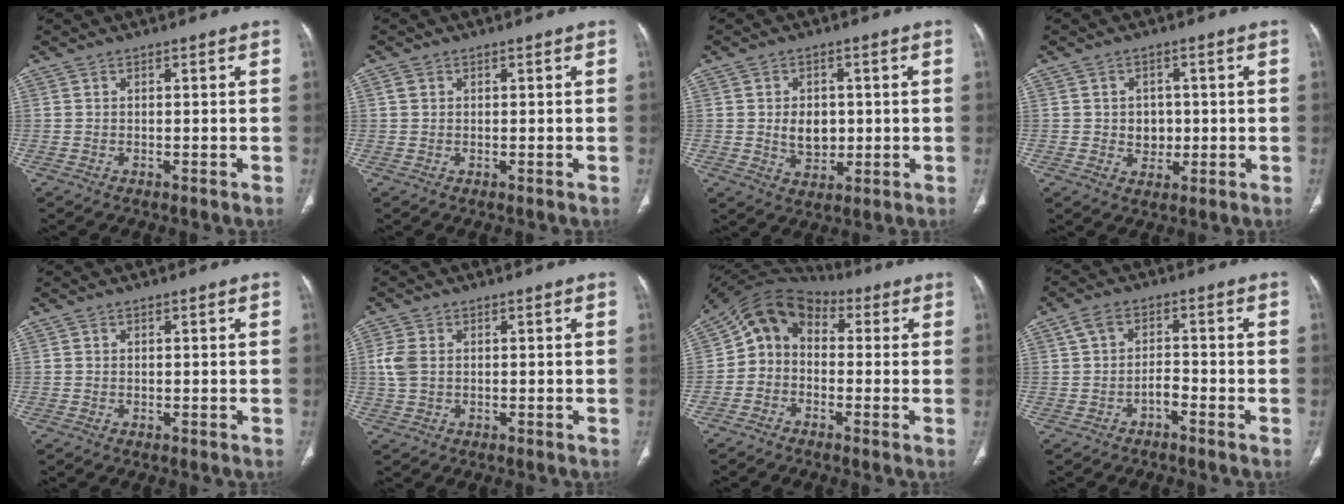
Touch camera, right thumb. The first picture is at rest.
{"total": 1.1, "force": [0.4, 0.9, 0.5], "torque": [-0.004, 0.003, 0.007]}
{"total": 6.4, "force": [0.1, 4.9, 4.1], "torque": [-0.040, -0.002, 0.009]}
{"total": 4.6, "force": [-0.1, 3.9, 2.3], "torque": [-0.008, 0.004, 0.003]}
{"total": 0.0}
{"total": 3.8, "force": [0.3, 2.7, 2.6], "torque": [-0.071, 0.005, 0.006]}
{"total": 9.5, "force": [-0.1, 7.8, 5.4], "torque": [-0.075, 0.042, -0.021]}
{"total": 3.9, "force": [-1.5, 2.3, 2.7], "torque": [-0.044, 0.024, -0.033]}